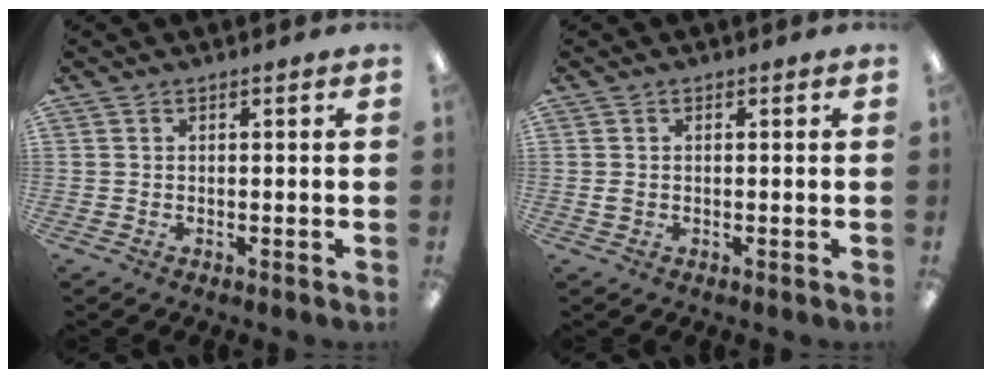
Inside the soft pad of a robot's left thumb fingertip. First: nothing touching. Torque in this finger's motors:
{"motor_torque": [-0.06, -0.02, 0.22, -0.22, 0.00]}